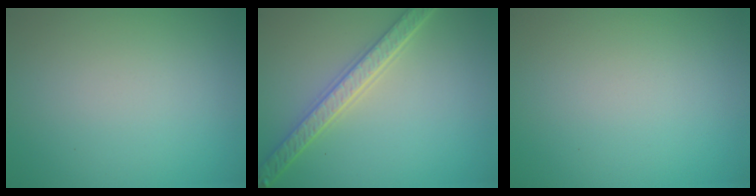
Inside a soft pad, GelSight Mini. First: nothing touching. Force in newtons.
{"total": 4.6, "press": 3.7, "slide": 2.7}
{"total": 0.0}